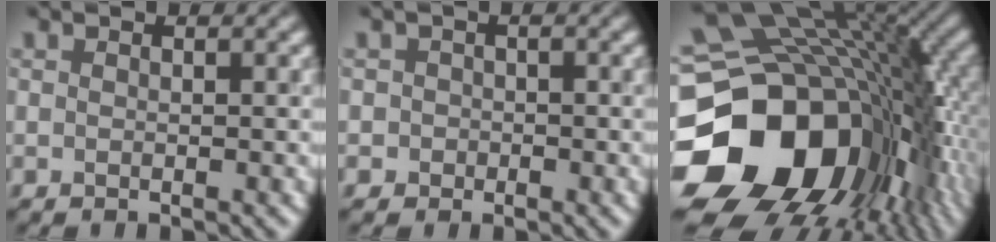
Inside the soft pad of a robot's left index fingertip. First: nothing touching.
{"total": 1.2, "force": [-0.3, 1.2, 0.0], "torque": [0.020, 0.002, -0.010]}
{"total": 19.7, "force": [-3.6, 14.8, 12.6], "torque": [-0.248, -0.039, -0.033]}